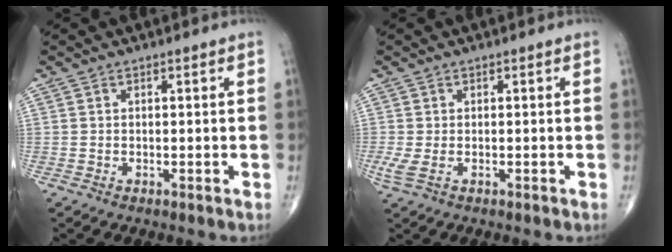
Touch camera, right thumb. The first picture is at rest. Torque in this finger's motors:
{"motor_torque": [1.65, 1.83, 0.23, 0.29, 0.12]}